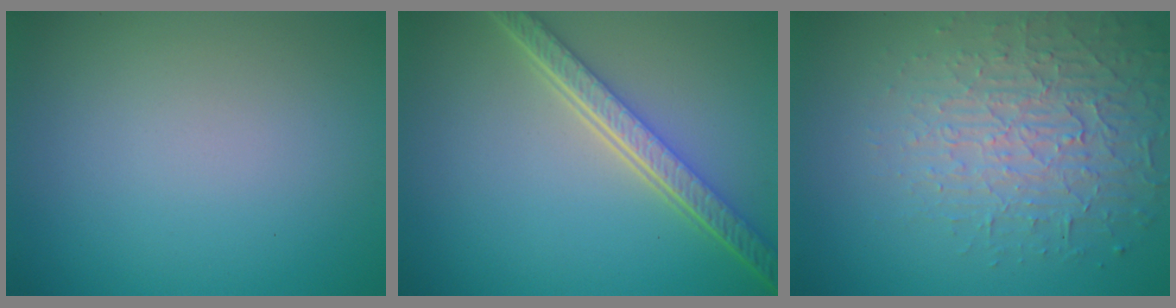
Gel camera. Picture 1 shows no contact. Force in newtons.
{"total": 5.5, "press": 4.1, "slide": 3.8}
{"total": 4.4, "press": 4.0, "slide": 1.9}